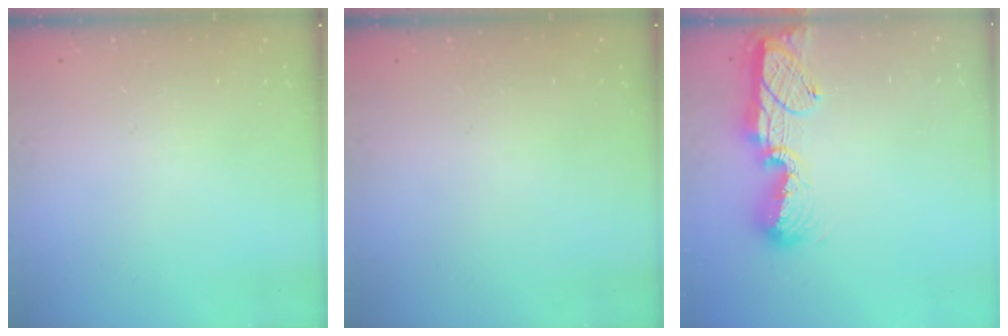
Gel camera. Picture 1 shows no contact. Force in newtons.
{"total": 0.0}
{"total": 12.5, "press": 12.4, "slide": 1.0}